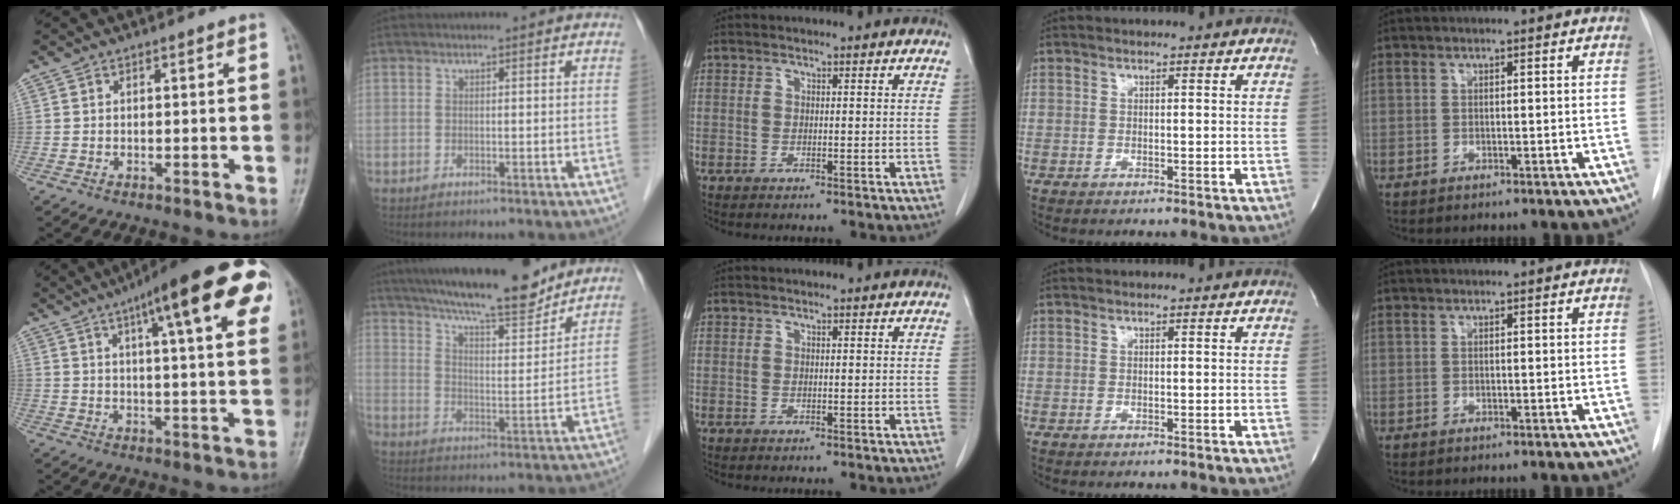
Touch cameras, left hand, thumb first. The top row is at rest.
{"thumb": {"total": 20.5, "force": [9.4, 4.6, 17.6], "torque": [-0.233, 0.002, 0.120]}, "index": {"total": 16.3, "force": [14.3, 2.1, 7.6], "torque": [-0.124, 0.003, 0.222]}}